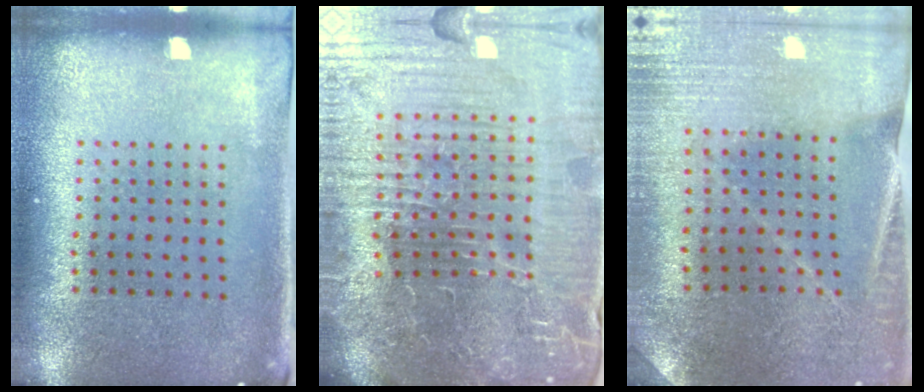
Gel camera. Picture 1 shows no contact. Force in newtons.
{"total": 7.1, "press": 6.4, "slide": 3.1}
{"total": 0.9, "press": 0.9, "slide": 0.1}